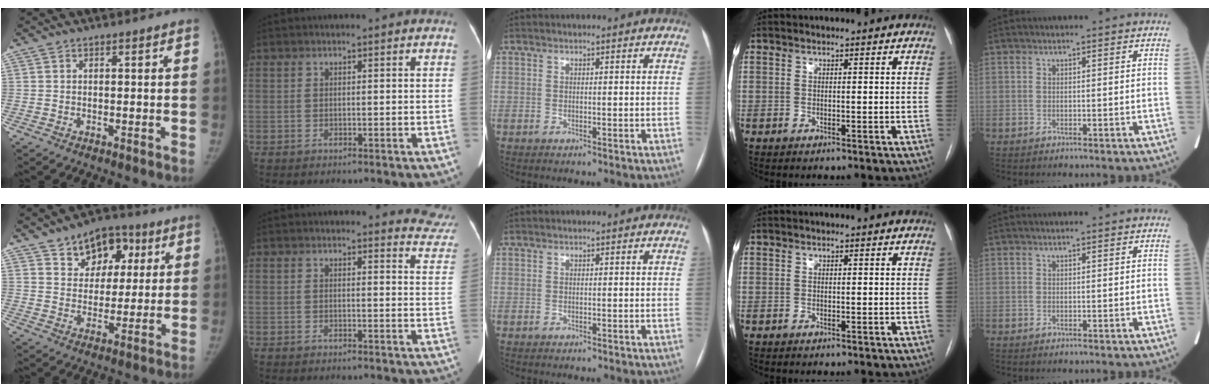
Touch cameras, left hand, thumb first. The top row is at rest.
{"thumb": {"total": 11.5, "force": [5.5, 8.4, 5.6], "torque": [-0.036, -0.011, 0.086]}, "index": {"total": 6.7, "force": [6.6, 1.2, -0.1], "torque": [0.029, -0.053, 0.036]}}